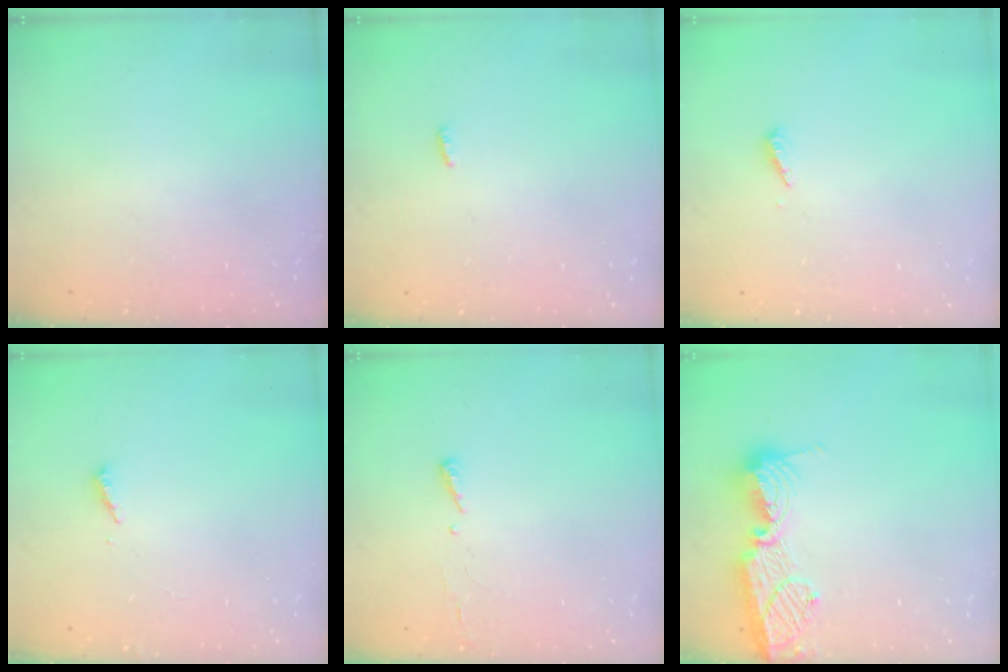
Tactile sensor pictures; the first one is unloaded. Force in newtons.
{"total": 3.0, "press": 2.9, "slide": 0.8}
{"total": 2.8, "press": 2.8, "slide": 0.2}
{"total": 2.0, "press": 2.0, "slide": 0.2}
{"total": 2.9, "press": 2.9, "slide": 0.4}
{"total": 12.7, "press": 12.6, "slide": 1.2}